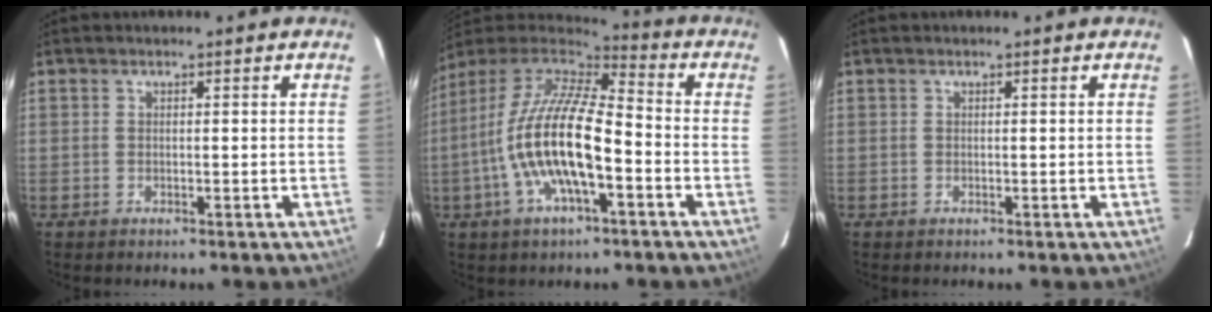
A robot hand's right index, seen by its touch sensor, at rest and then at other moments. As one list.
[{"total": 17.7, "force": [-4.8, 5.4, 16.2], "torque": [-0.306, -0.012, -0.094]}, {"total": 0.0}]